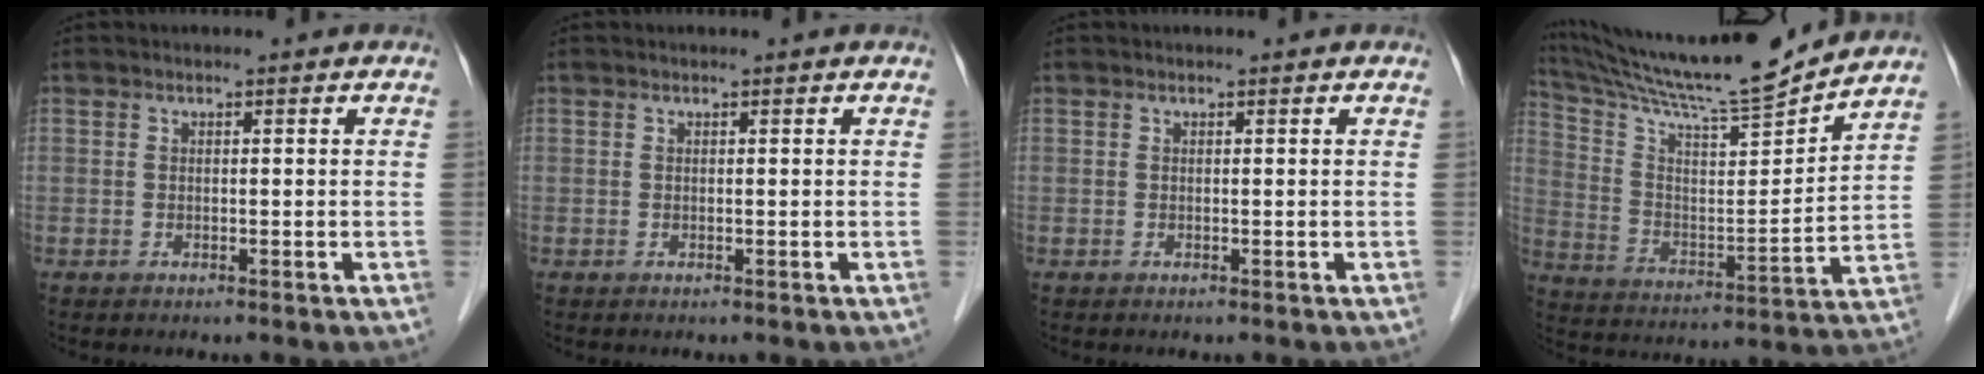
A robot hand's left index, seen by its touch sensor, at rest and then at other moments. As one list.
[{"total": 0.0}, {"total": 0.0}, {"total": 19.1, "force": [18.0, -0.8, 6.3], "torque": [-0.126, -0.032, 0.294]}]